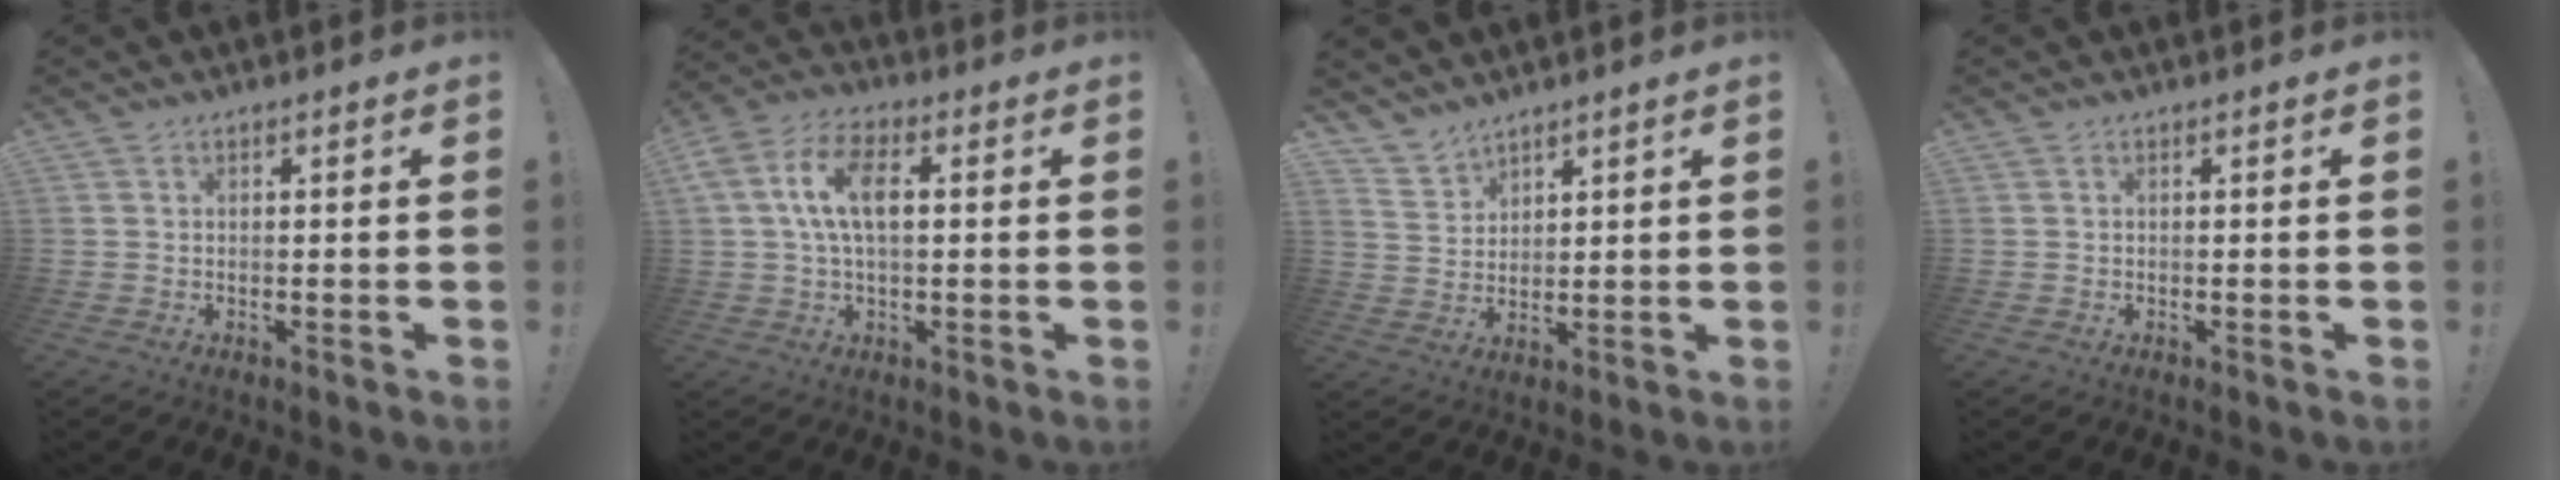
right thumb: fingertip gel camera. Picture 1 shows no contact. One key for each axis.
{"total": 11.5, "fx": 2.0, "fy": 6.0, "fz": 9.6, "tx": -0.187, "ty": 0.011, "tz": 0.036}
{"total": 5.5, "fx": 4.8, "fy": 2.7, "fz": 0.1, "tx": -0.005, "ty": -0.043, "tz": 0.094}
{"total": 0.0}